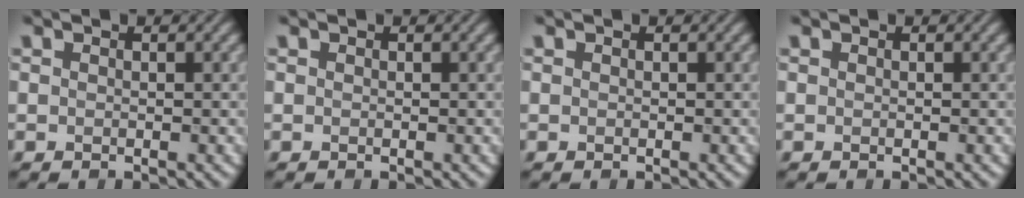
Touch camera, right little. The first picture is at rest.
{"total": 0.0}
{"total": 0.0}
{"total": 0.0}